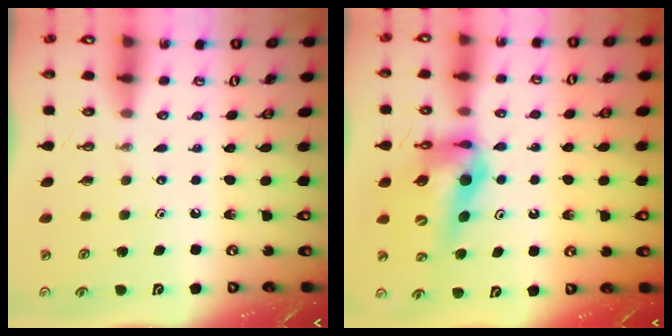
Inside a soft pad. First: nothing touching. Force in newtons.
{"total": 14.3, "press": 13.7, "slide": 4.2}